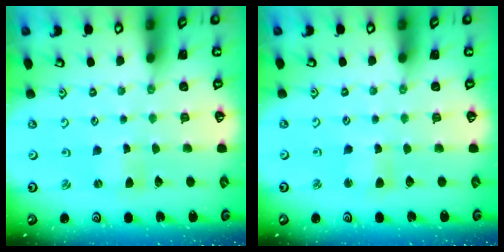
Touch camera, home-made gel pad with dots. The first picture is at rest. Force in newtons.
{"total": 3.1, "press": 3.1, "slide": 0.3}